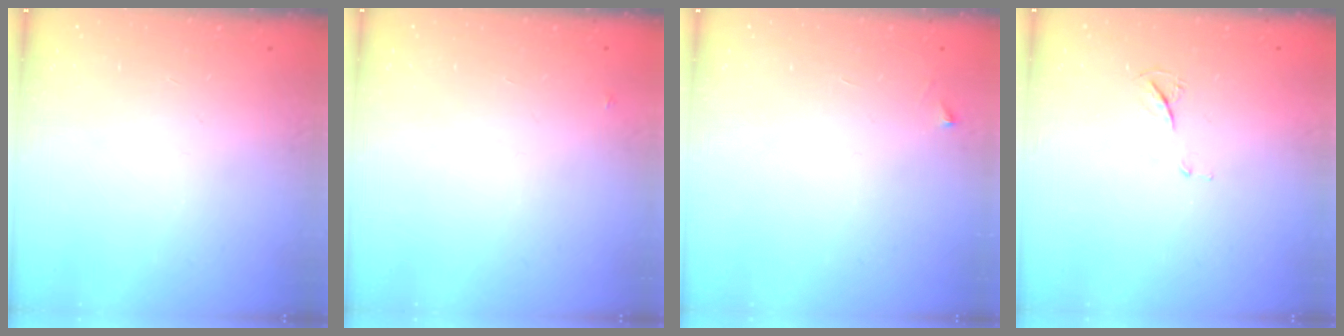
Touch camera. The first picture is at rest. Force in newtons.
{"total": 2.6, "press": 2.6, "slide": 0.2}
{"total": 2.5, "press": 2.5, "slide": 0.3}
{"total": 4.5, "press": 4.5, "slide": 0.6}